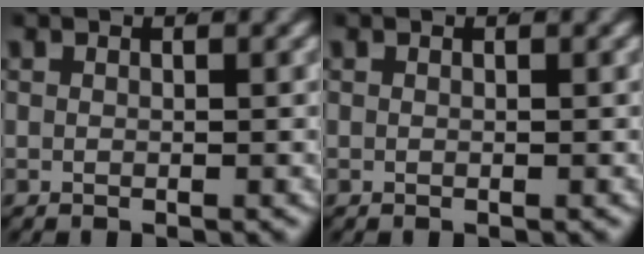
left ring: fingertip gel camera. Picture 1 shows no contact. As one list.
[{"total": 0.0}]